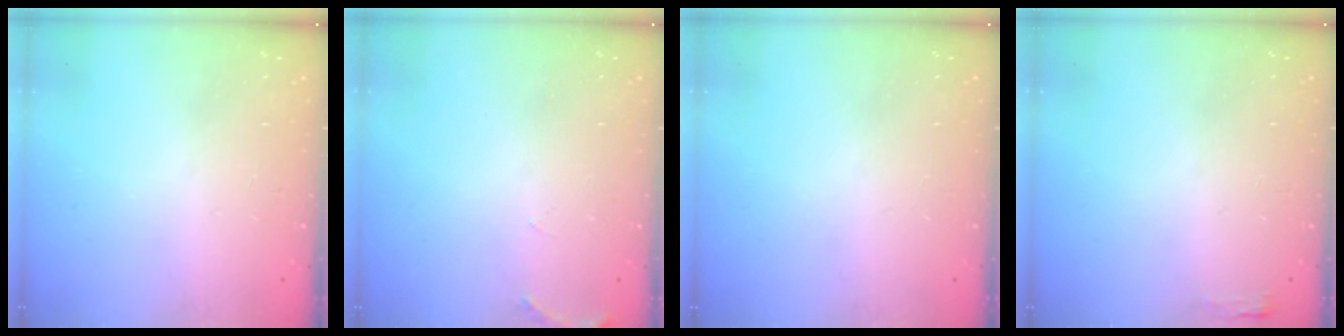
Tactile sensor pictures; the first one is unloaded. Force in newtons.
{"total": 5.6, "press": 5.4, "slide": 1.3}
{"total": 0.0}
{"total": 2.7, "press": 2.6, "slide": 0.8}